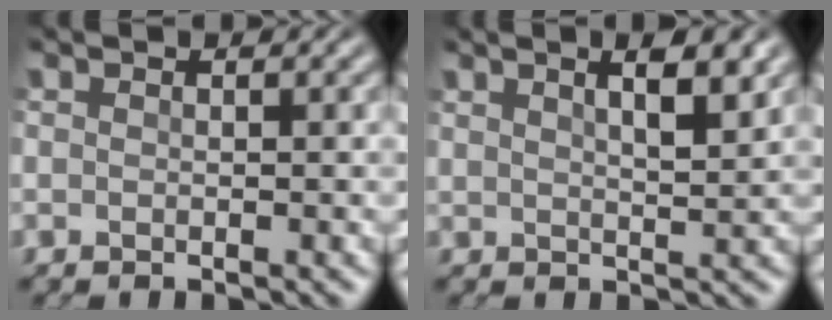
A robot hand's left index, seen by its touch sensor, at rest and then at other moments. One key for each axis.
{"total": 4.1, "fx": 2.3, "fy": 1.3, "fz": 3.1, "tx": -0.025, "ty": 0.013, "tz": 0.018}